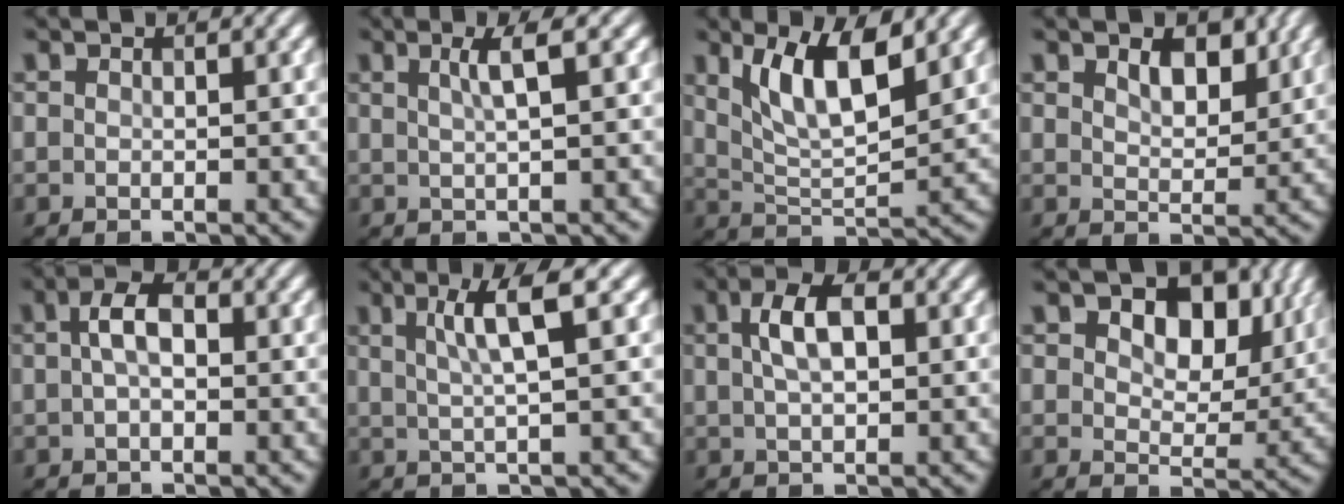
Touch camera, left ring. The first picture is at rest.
{"total": 2.7, "force": [0.9, 0.6, 2.4], "torque": [-0.036, 0.007, 0.011]}
{"total": 6.4, "force": [3.1, 2.1, 5.2], "torque": [-0.101, -0.005, 0.056]}
{"total": 2.9, "force": [1.6, 1.5, 1.8], "torque": [-0.038, -0.004, 0.026]}
{"total": 3.2, "force": [0.4, 1.7, 2.7], "torque": [-0.051, 0.008, 0.001]}
{"total": 4.2, "force": [1.5, 0.6, 3.9], "torque": [-0.061, 0.005, 0.026]}
{"total": 3.9, "force": [1.1, 1.9, 3.3], "torque": [-0.066, 0.009, 0.017]}
{"total": 7.6, "force": [3.1, 4.7, 5.2], "torque": [-0.080, -0.007, 0.042]}